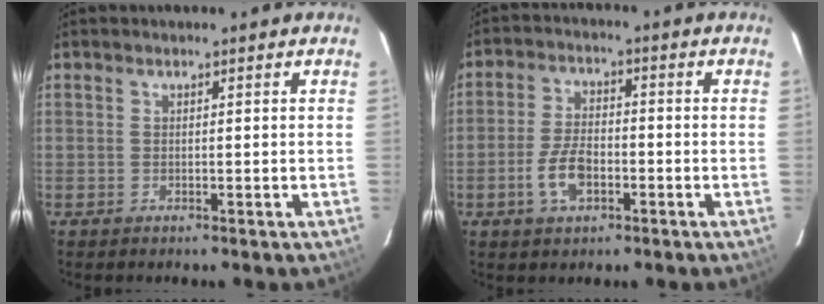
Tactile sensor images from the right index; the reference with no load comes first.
{"total": 7.2, "force": [-2.8, 3.7, 5.5], "torque": [-0.119, 0.003, -0.049]}